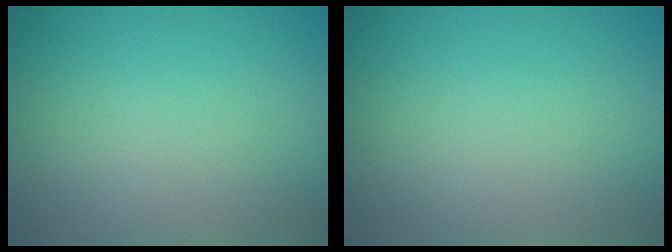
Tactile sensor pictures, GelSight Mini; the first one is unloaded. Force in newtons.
{"total": 0.0}